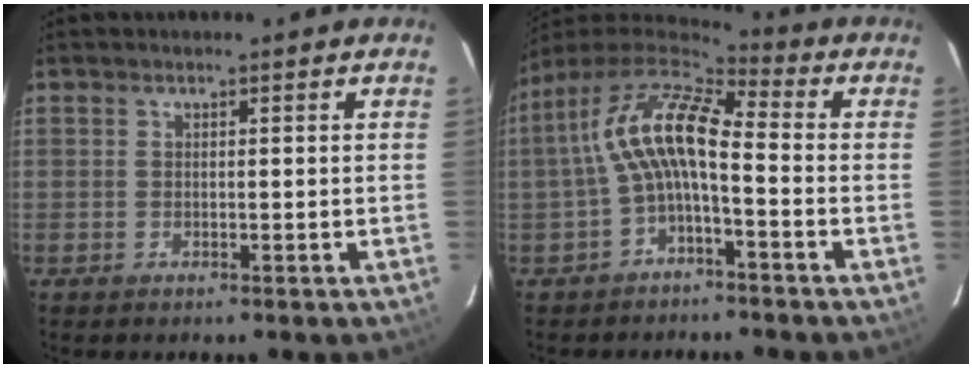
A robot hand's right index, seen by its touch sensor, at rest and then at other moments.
{"total": 10.7, "force": [-1.5, 3.5, 10.1], "torque": [-0.202, 0.019, -0.030]}